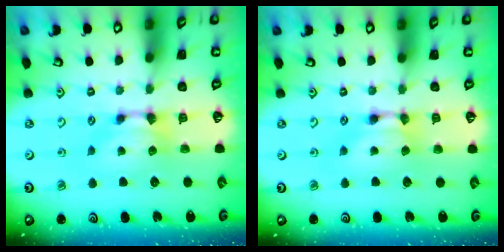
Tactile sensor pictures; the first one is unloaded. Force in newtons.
{"total": 1.5, "press": 1.5, "slide": 0.2}